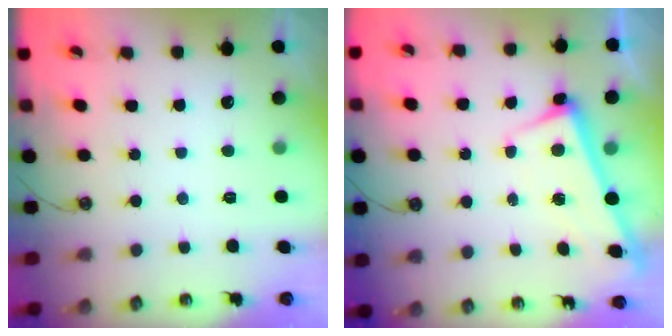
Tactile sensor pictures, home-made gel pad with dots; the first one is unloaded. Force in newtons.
{"total": 2.7, "press": 2.7, "slide": 0.4}